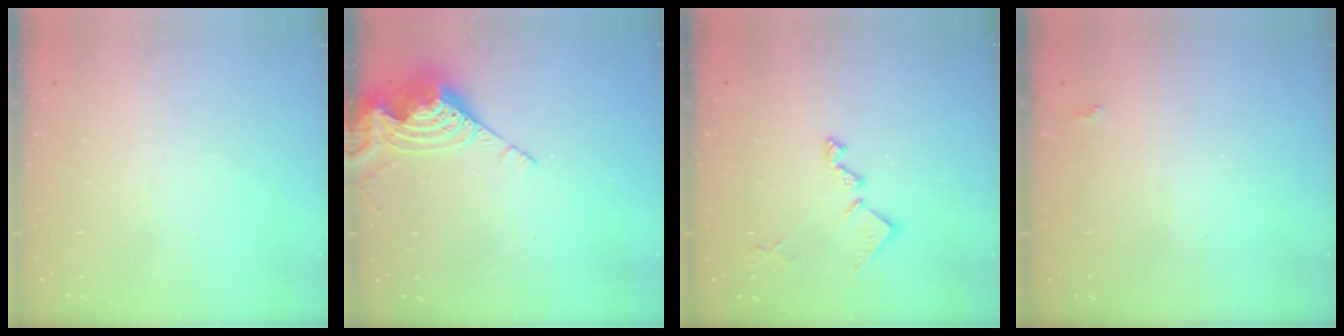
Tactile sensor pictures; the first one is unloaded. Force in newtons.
{"total": 8.0, "press": 8.0, "slide": 0.8}
{"total": 12.1, "press": 12.1, "slide": 0.6}
{"total": 2.0, "press": 2.0, "slide": 0.5}